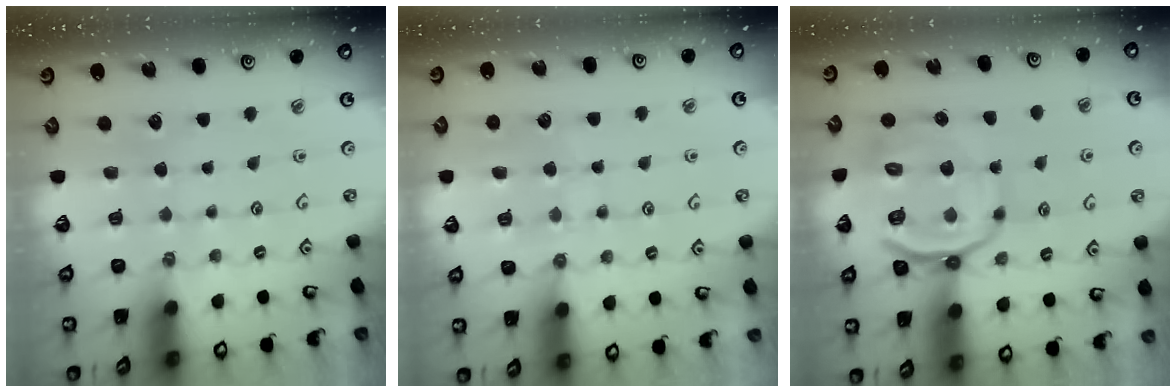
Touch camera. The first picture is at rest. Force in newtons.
{"total": 6.7, "press": 6.6, "slide": 0.6}
{"total": 16.7, "press": 16.5, "slide": 2.6}